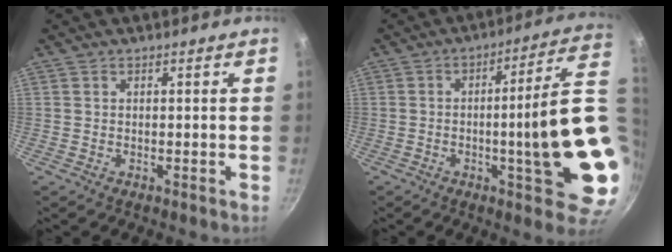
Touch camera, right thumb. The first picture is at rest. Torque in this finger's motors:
{"motor_torque": [2.59, 2.42, 2.27, -0.44, 0.16]}